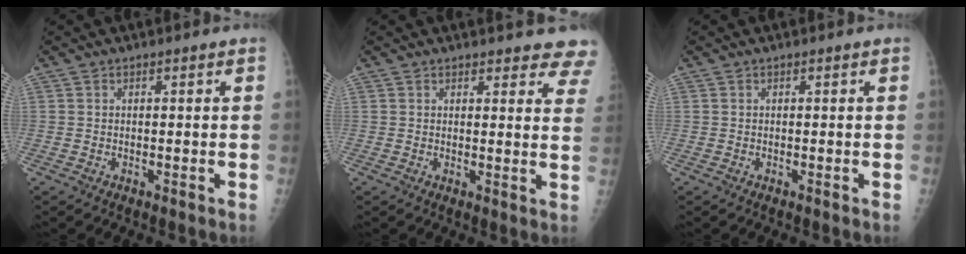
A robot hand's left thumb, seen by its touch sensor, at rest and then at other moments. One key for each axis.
{"total": 10.0, "fx": 9.1, "fy": 2.6, "fz": 3.1, "tx": 0.011, "ty": -0.038, "tz": 0.080}
{"total": 0.0}